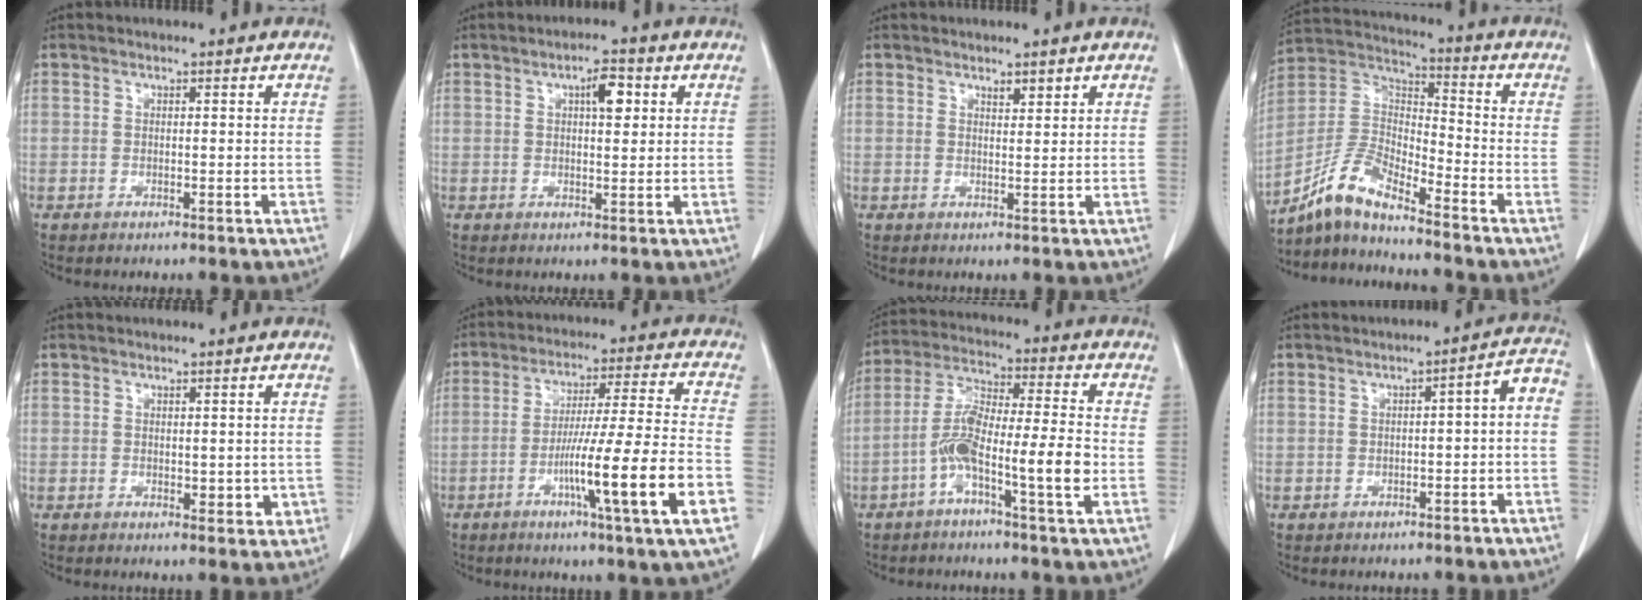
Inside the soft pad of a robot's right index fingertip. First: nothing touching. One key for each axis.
{"total": 4.1, "fx": 1.5, "fy": 1.3, "fz": 3.6, "tx": -0.060, "ty": 0.006, "tz": 0.021}
{"total": 1.4, "fx": 1.1, "fy": 0.4, "fz": 0.8, "tx": -0.014, "ty": -0.004, "tz": 0.019}
{"total": 9.3, "fx": -7.9, "fy": 1.7, "fz": 4.5, "tx": -0.111, "ty": 0.019, "tz": -0.157}
{"total": 2.7, "fx": -0.2, "fy": 1.7, "fz": 2.1, "tx": -0.018, "ty": -0.002, "tz": 0.002}
{"total": 16.0, "fx": -5.9, "fy": -1.2, "fz": 14.8, "tx": -0.250, "ty": -0.010, "tz": -0.097}
{"total": 11.1, "fx": -3.8, "fy": 0.6, "fz": 10.5, "tx": -0.206, "ty": 0.017, "tz": -0.073}
{"total": 4.7, "fx": -1.3, "fy": 1.2, "fz": 4.4, "tx": -0.051, "ty": 0.026, "tz": -0.017}